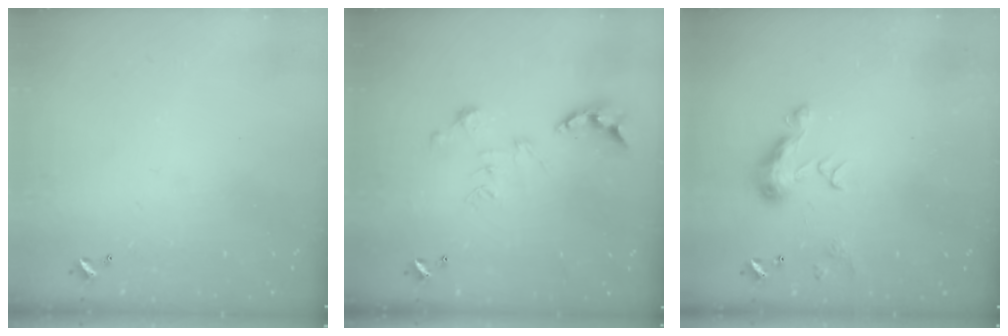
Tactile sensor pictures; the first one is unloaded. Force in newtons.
{"total": 0.8, "press": 0.8, "slide": 0.3}
{"total": 7.3, "press": 7.3, "slide": 1.0}